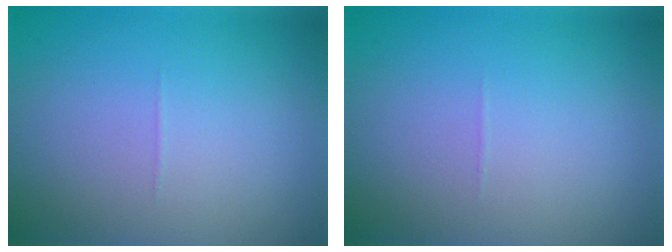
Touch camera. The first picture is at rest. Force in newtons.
{"total": 0.0}